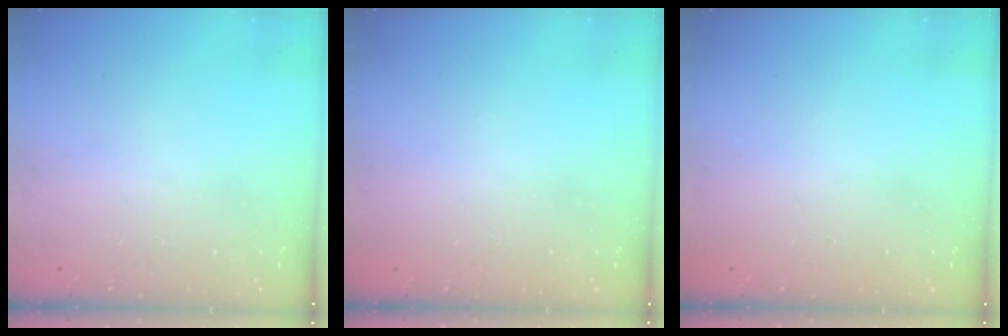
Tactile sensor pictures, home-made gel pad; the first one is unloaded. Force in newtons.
{"total": 0.0}
{"total": 1.0, "press": 0.0, "slide": 1.0}